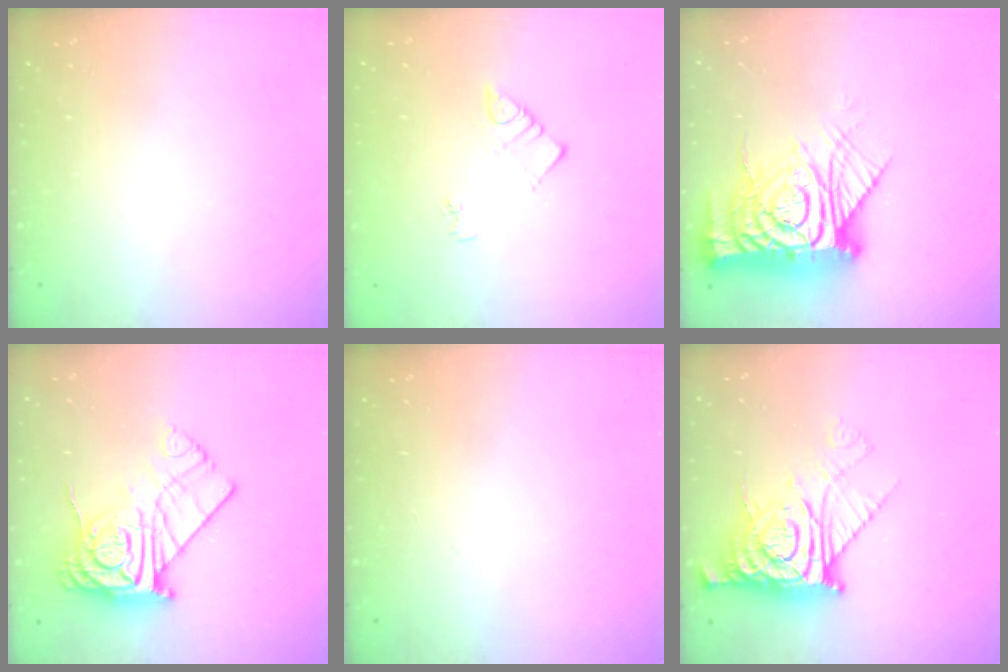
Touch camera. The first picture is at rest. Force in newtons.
{"total": 4.2, "press": 4.2, "slide": 0.5}
{"total": 22.0, "press": 21.9, "slide": 2.2}
{"total": 18.7, "press": 18.7, "slide": 1.0}
{"total": 0.0}
{"total": 11.7, "press": 11.6, "slide": 1.4}